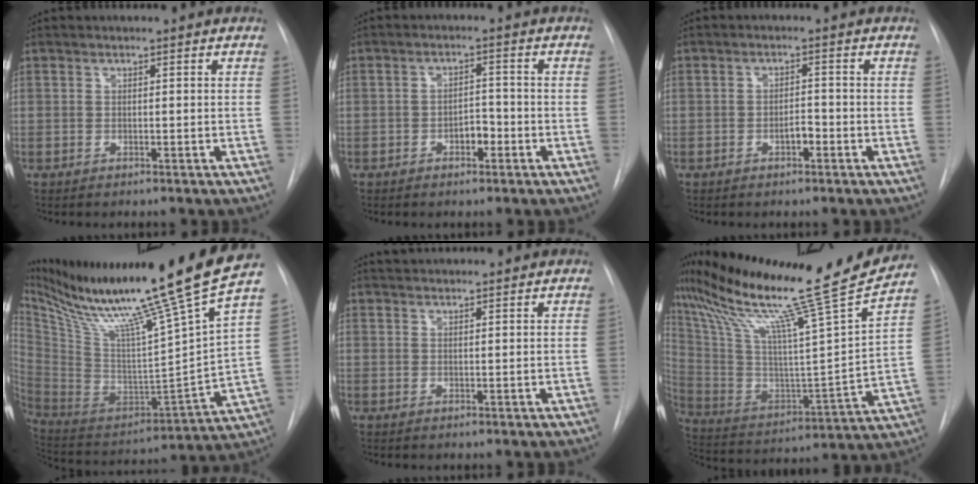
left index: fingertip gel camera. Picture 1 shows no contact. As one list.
[{"total": 2.9, "force": [-1.3, 1.5, 2.1], "torque": [-0.028, 0.007, -0.022]}, {"total": 2.0, "force": [-0.9, 0.7, 1.6], "torque": [-0.026, 0.003, -0.015]}, {"total": 28.6, "force": [21.7, -2.2, 18.6], "torque": [-0.317, -0.060, 0.349]}, {"total": 5.0, "force": [4.8, 0.5, 1.2], "torque": [-0.019, 0.035, 0.067]}, {"total": 28.0, "force": [23.3, -2.1, 15.4], "torque": [-0.286, -0.062, 0.362]}]